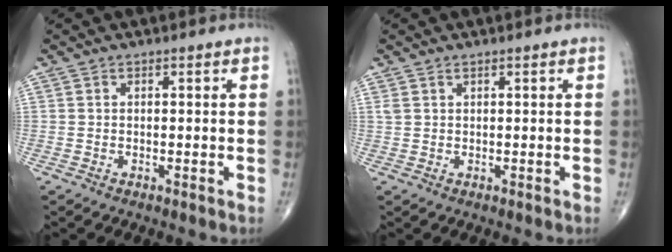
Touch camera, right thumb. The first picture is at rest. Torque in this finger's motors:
{"motor_torque": [0.03, 0.13, 0.13, 0.49, 0.01]}